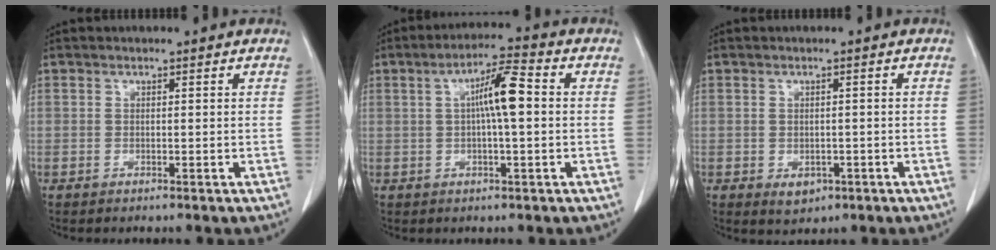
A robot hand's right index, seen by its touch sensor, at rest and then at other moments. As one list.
[{"total": 7.1, "force": [0.8, 0.6, 7.0], "torque": [-0.125, 0.016, 0.009]}, {"total": 2.6, "force": [-1.1, 1.8, 1.5], "torque": [-0.018, -0.001, -0.003]}]